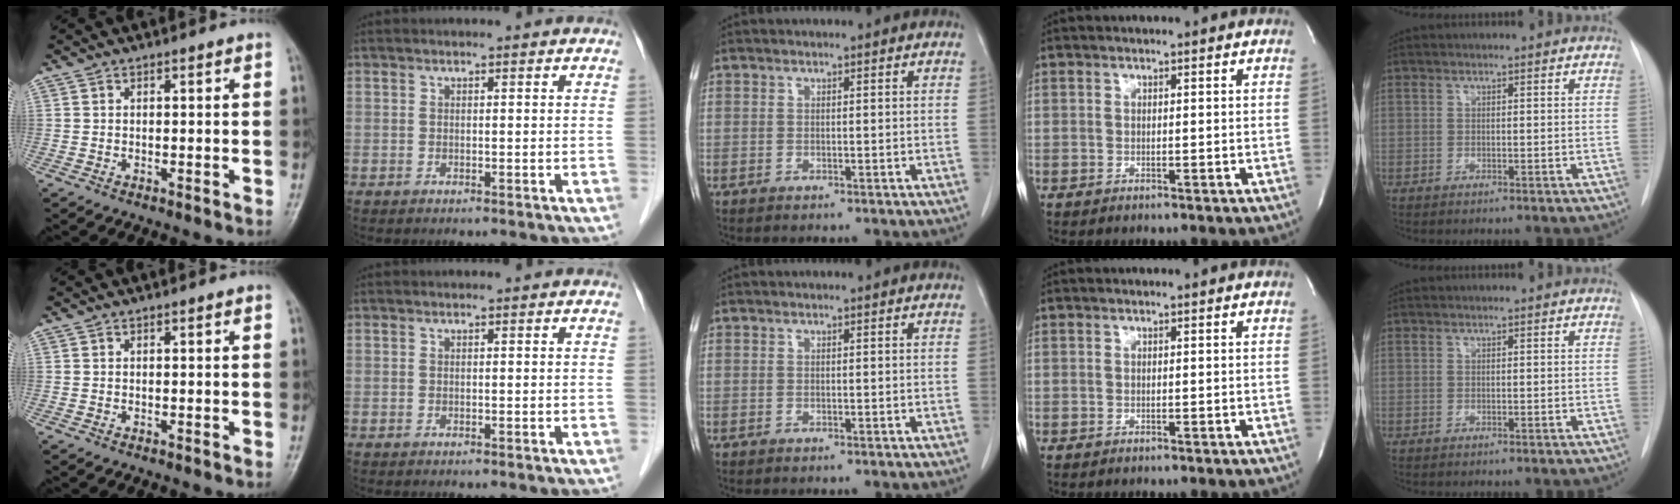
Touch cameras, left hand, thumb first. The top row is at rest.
{}